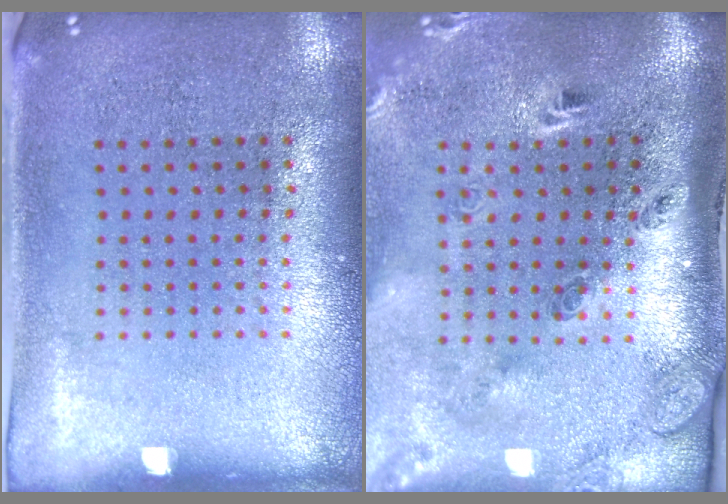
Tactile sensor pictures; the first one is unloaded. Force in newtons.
{"total": 3.0, "press": 1.9, "slide": 2.2}